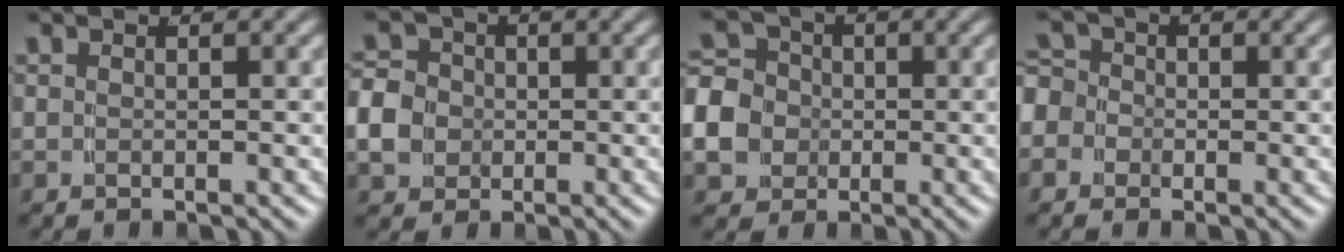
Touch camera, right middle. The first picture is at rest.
{"total": 6.2, "force": [-0.4, 5.4, 2.9], "torque": [-0.062, -0.013, -0.011]}
{"total": 8.6, "force": [-0.5, 7.7, 3.8], "torque": [-0.089, -0.024, -0.012]}
{"total": 5.2, "force": [-0.6, 4.9, 1.8], "torque": [-0.044, -0.009, -0.023]}